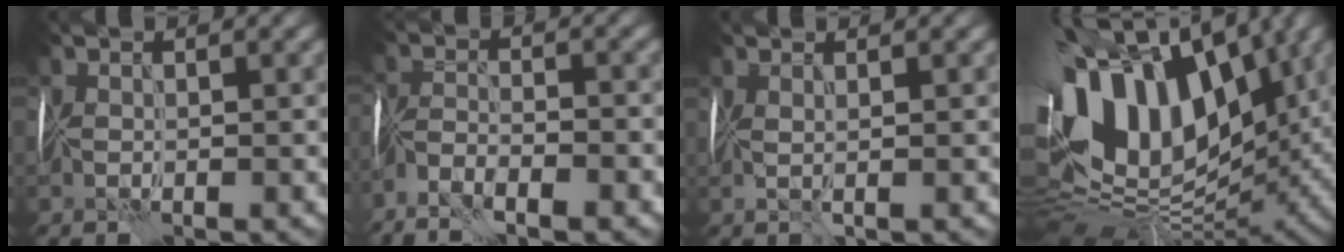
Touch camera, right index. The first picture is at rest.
{"total": 5.3, "force": [-3.8, 1.7, 3.3], "torque": [-0.059, -0.003, -0.076]}
{"total": 1.2, "force": [0.7, -0.1, 1.0], "torque": [-0.017, 0.004, 0.008]}
{"total": 16.2, "force": [4.1, 9.9, 12.2], "torque": [-0.228, 0.016, 0.070]}